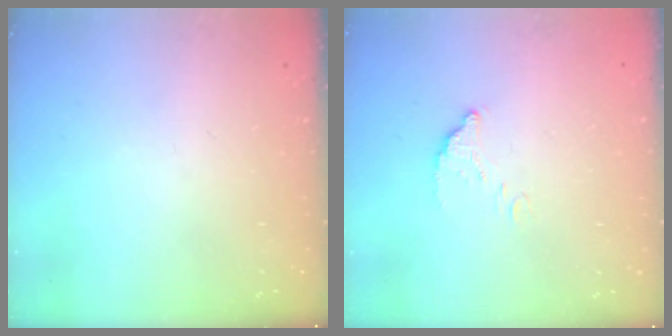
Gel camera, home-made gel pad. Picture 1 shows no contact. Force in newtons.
{"total": 4.9, "press": 4.9, "slide": 0.1}